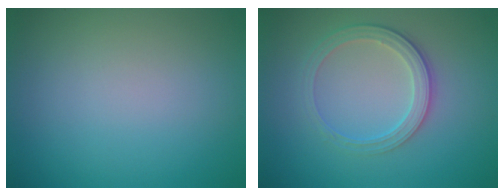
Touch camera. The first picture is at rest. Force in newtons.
{"total": 3.0, "press": 2.6, "slide": 1.4}